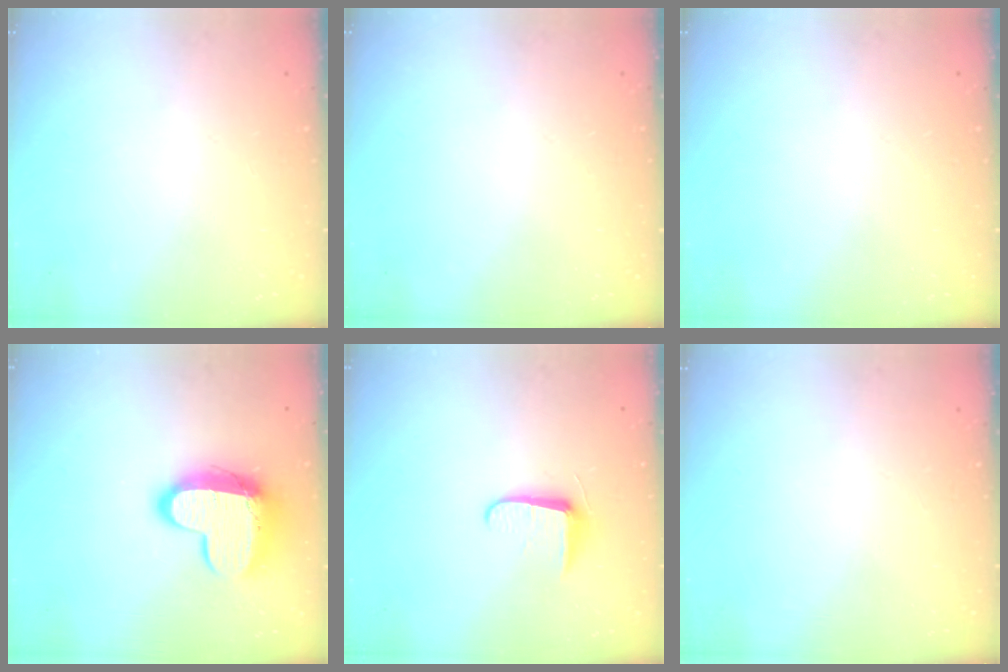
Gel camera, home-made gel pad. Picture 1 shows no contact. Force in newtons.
{"total": 0.0}
{"total": 0.0}
{"total": 14.2, "press": 14.1, "slide": 1.1}
{"total": 6.8, "press": 6.7, "slide": 0.9}
{"total": 0.0}